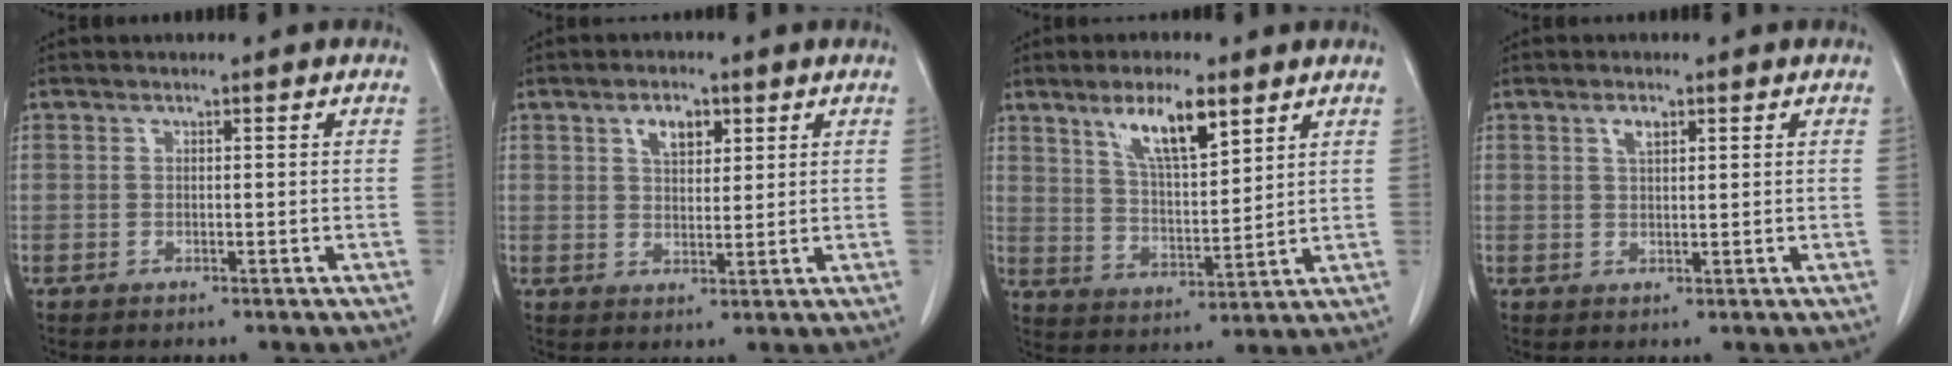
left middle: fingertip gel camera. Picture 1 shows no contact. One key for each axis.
{"total": 4.2, "fx": 2.1, "fy": 2.2, "fz": 2.8, "tx": -0.046, "ty": 0.006, "tz": 0.037}
{"total": 9.4, "fx": 5.7, "fy": 2.2, "fz": 7.1, "tx": -0.134, "ty": 0.001, "tz": 0.108}
{"total": 2.0, "fx": 1.1, "fy": 0.9, "fz": 1.5, "tx": -0.027, "ty": 0.001, "tz": 0.021}